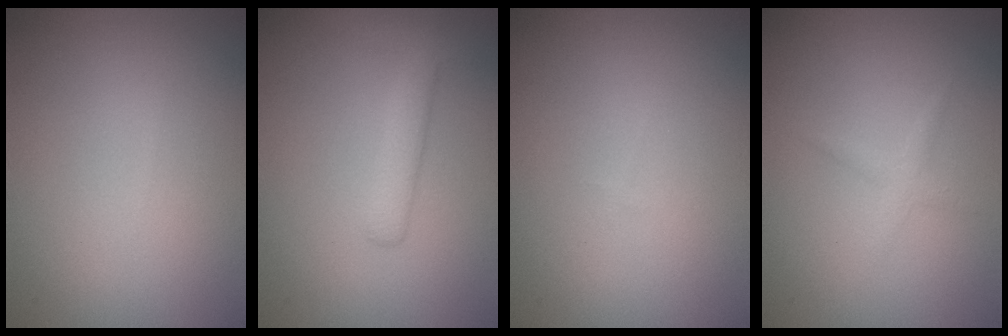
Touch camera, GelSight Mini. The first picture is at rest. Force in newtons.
{"total": 2.3, "press": 2.3, "slide": 0.1}
{"total": 0.0}
{"total": 1.0, "press": 1.0, "slide": 0.1}